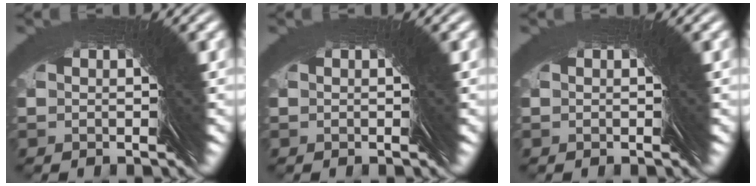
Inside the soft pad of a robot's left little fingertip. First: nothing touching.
{"total": 0.0}
{"total": 0.0}